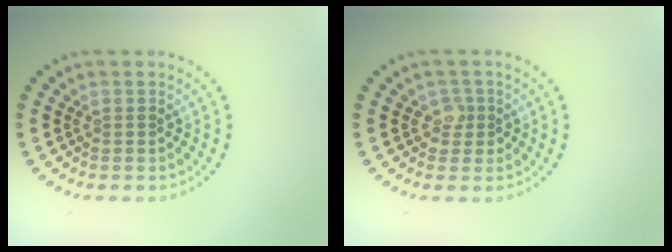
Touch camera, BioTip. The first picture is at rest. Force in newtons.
{"total": 1.6, "press": 1.4, "slide": 0.9}